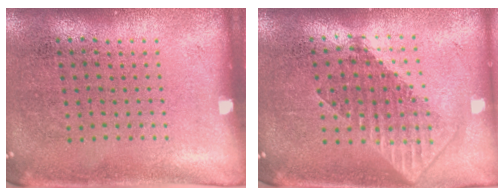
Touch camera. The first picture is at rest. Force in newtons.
{"total": 1.8, "press": 1.4, "slide": 1.0}